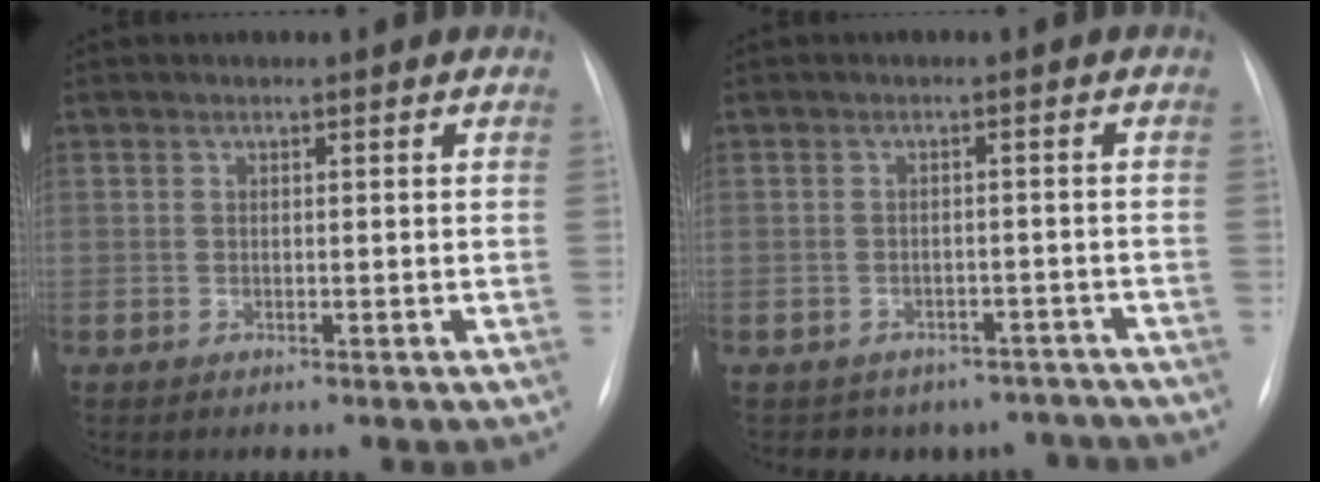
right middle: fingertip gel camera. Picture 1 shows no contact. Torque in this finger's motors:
{"motor_torque": [0.06, -0.11, 0.03, 0.02]}